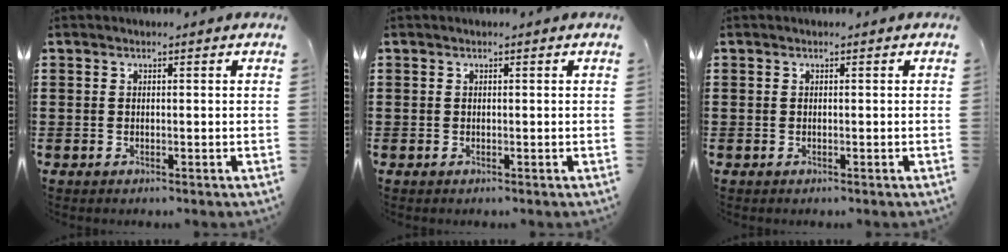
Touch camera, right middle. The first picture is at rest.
{"total": 0.0}
{"total": 0.0}